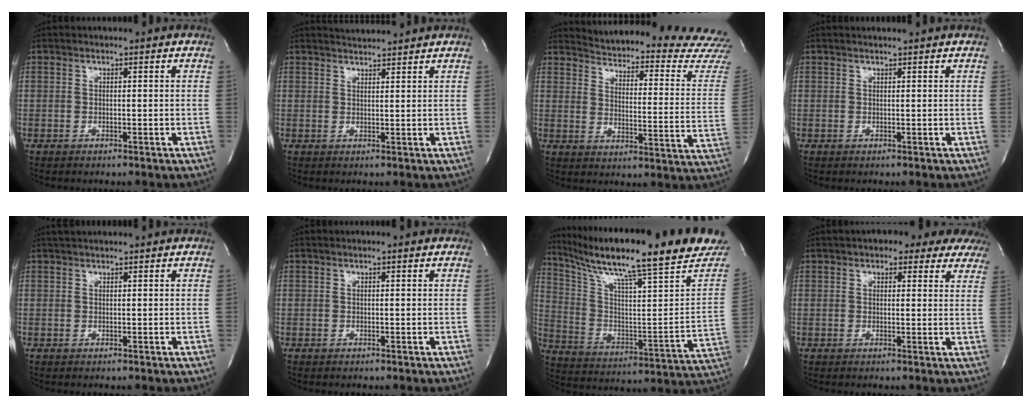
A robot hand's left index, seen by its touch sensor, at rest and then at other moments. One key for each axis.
{"total": 2.8, "fx": 2.7, "fy": -0.5, "fz": 0.0, "tx": -0.005, "ty": 0.005, "tz": 0.045}
{"total": 24.2, "fx": 23.7, "fy": 0.7, "fz": 5.0, "tx": -0.071, "ty": -0.156, "tz": 0.267}
{"total": 1.2, "fx": 1.1, "fy": -0.3, "fz": 0.3, "tx": -0.005, "ty": 0.003, "tz": 0.016}
{"total": 2.6, "fx": 2.4, "fy": 0.1, "fz": 1.1, "tx": -0.013, "ty": 0.025, "tz": 0.041}
{"total": 0.0}
{"total": 28.4, "fx": 22.6, "fy": 1.1, "fz": 17.2, "tx": -0.289, "ty": -0.054, "tz": 0.320}
{"total": 11.1, "fx": 9.1, "fy": 4.2, "fz": 4.8, "tx": -0.027, "ty": 0.012, "tz": 0.088}